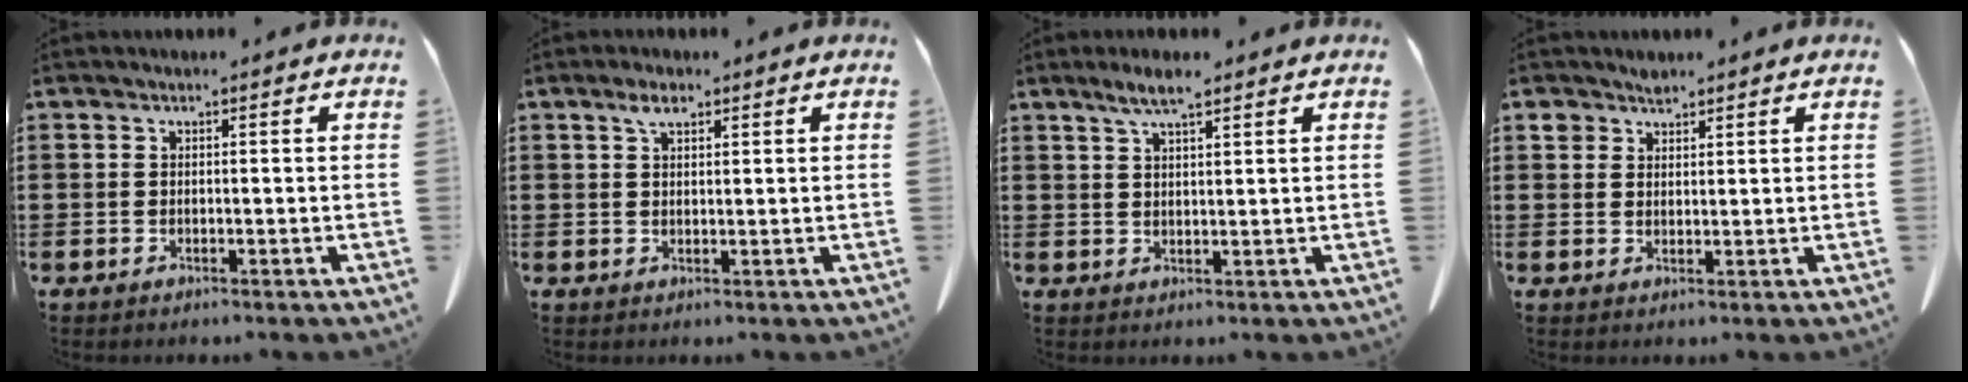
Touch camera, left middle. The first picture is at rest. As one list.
[{"total": 2.7, "force": [1.7, 1.0, 1.7], "torque": [-0.031, -0.001, 0.030]}, {"total": 4.0, "force": [2.8, 0.5, 2.8], "torque": [-0.061, -0.001, 0.050]}, {"total": 2.3, "force": [2.0, 1.1, 0.5], "torque": [-0.007, -0.003, 0.038]}]